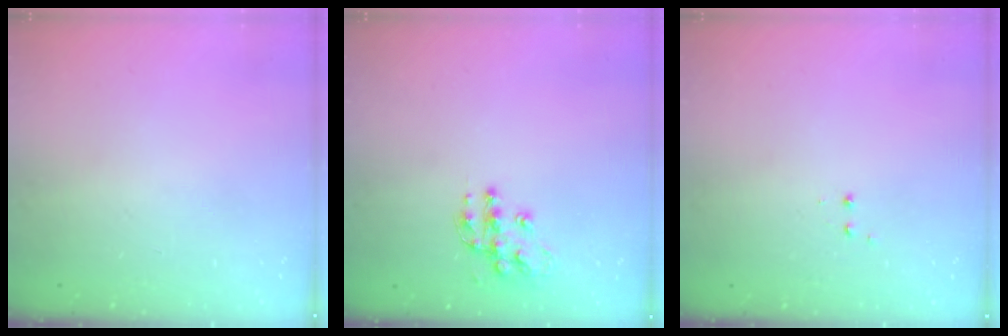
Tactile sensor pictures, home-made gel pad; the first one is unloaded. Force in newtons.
{"total": 11.8, "press": 11.8, "slide": 0.6}
{"total": 1.2, "press": 1.1, "slide": 0.5}